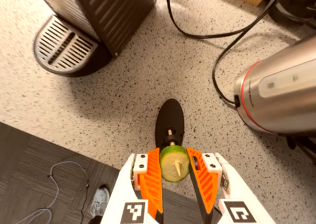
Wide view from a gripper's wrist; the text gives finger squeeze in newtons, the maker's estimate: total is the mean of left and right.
{"total": 9.1, "left": 8.5, "right": 9.6}